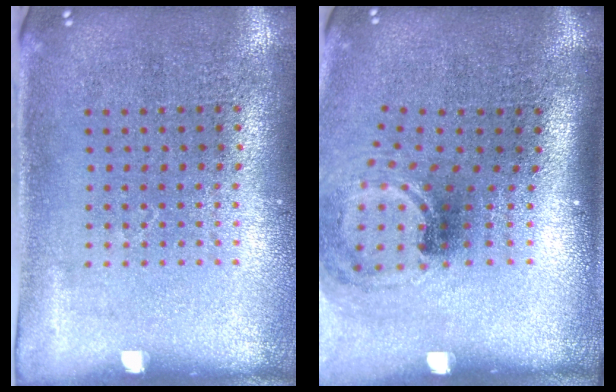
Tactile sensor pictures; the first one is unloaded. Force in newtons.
{"total": 1.6, "press": 1.1, "slide": 1.2}